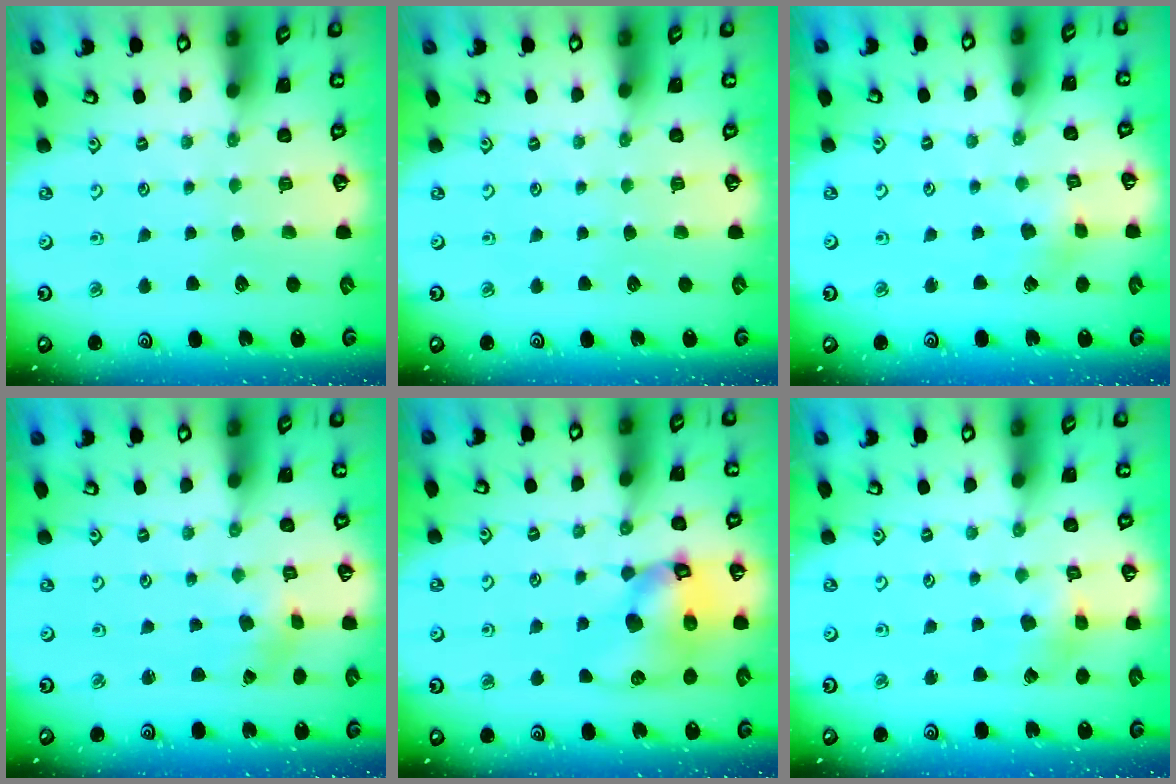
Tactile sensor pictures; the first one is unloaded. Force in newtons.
{"total": 0.0}
{"total": 3.5, "press": 3.5, "slide": 0.2}
{"total": 1.5, "press": 1.5, "slide": 0.2}
{"total": 14.6, "press": 14.5, "slide": 2.2}
{"total": 3.6, "press": 3.6, "slide": 0.4}